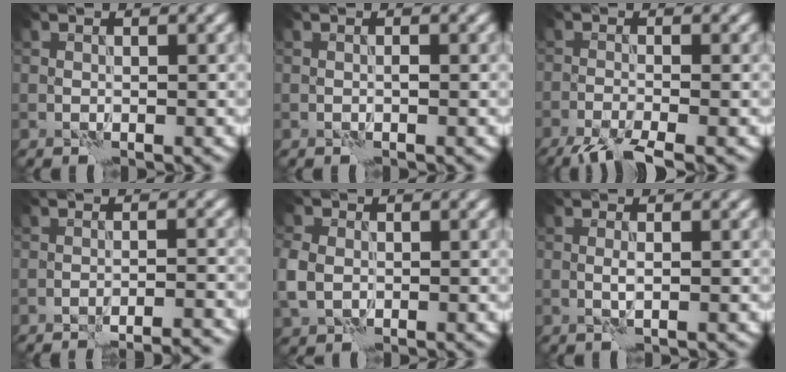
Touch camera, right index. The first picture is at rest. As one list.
[{"total": 0.0}, {"total": 4.8, "force": [-3.6, 0.7, 3.2], "torque": [-0.053, -0.007, -0.075]}, {"total": 7.6, "force": [-7.1, 1.1, 2.2], "torque": [-0.019, 0.023, -0.086]}, {"total": 3.5, "force": [-0.3, 2.9, 1.9], "torque": [-0.056, -0.003, -0.010]}, {"total": 0.8, "force": [0.1, 0.0, 0.8], "torque": [-0.017, 0.000, 0.001]}]